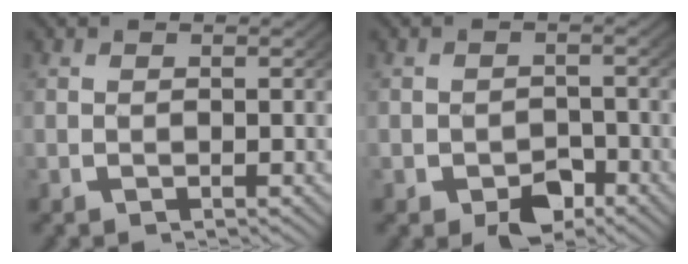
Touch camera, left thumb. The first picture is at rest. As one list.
[{"total": 3.2, "force": [-1.7, 2.2, 1.6], "torque": [-0.023, -0.021, -0.022]}]